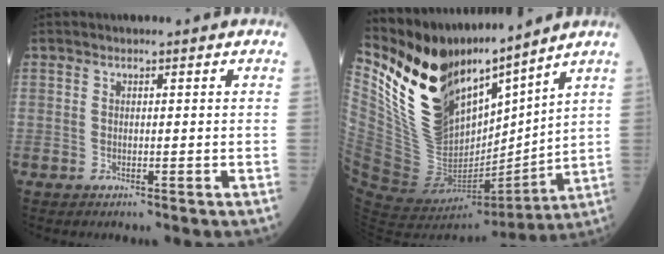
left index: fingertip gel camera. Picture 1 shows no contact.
{"total": 18.1, "force": [14.4, 5.6, 9.4], "torque": [-0.170, -0.018, 0.280]}